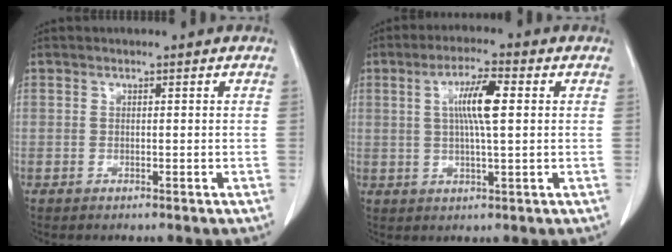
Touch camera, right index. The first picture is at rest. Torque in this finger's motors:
{"motor_torque": [0.66, -0.03, 0.25, 0.11]}